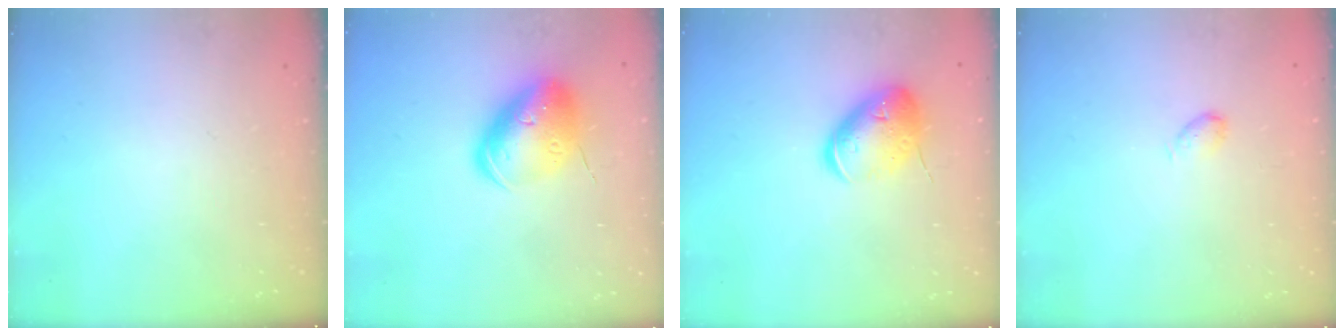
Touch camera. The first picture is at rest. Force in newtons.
{"total": 14.3, "press": 14.1, "slide": 2.4}
{"total": 14.5, "press": 14.3, "slide": 2.2}
{"total": 3.9, "press": 3.9, "slide": 0.7}